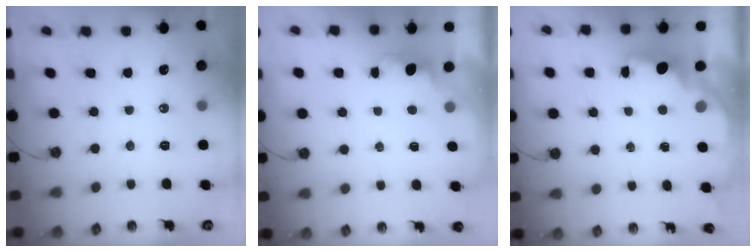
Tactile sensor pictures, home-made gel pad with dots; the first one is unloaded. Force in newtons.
{"total": 0.8, "press": 0.2, "slide": 0.7}
{"total": 2.3, "press": 2.2, "slide": 0.8}